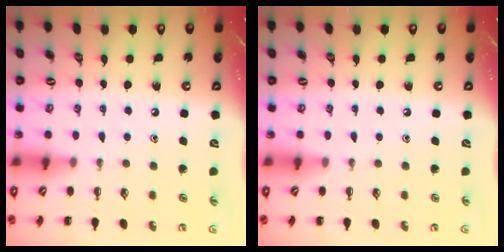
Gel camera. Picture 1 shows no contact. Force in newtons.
{"total": 0.0}